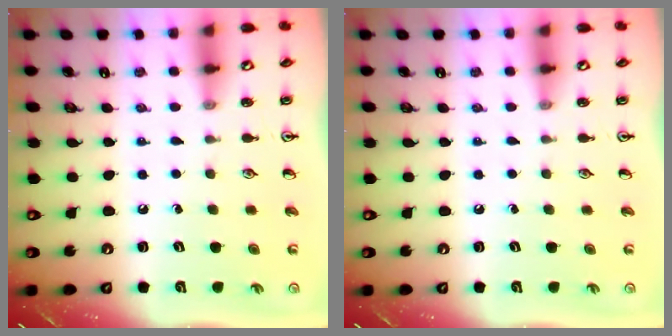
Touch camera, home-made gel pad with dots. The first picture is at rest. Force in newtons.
{"total": 0.0}